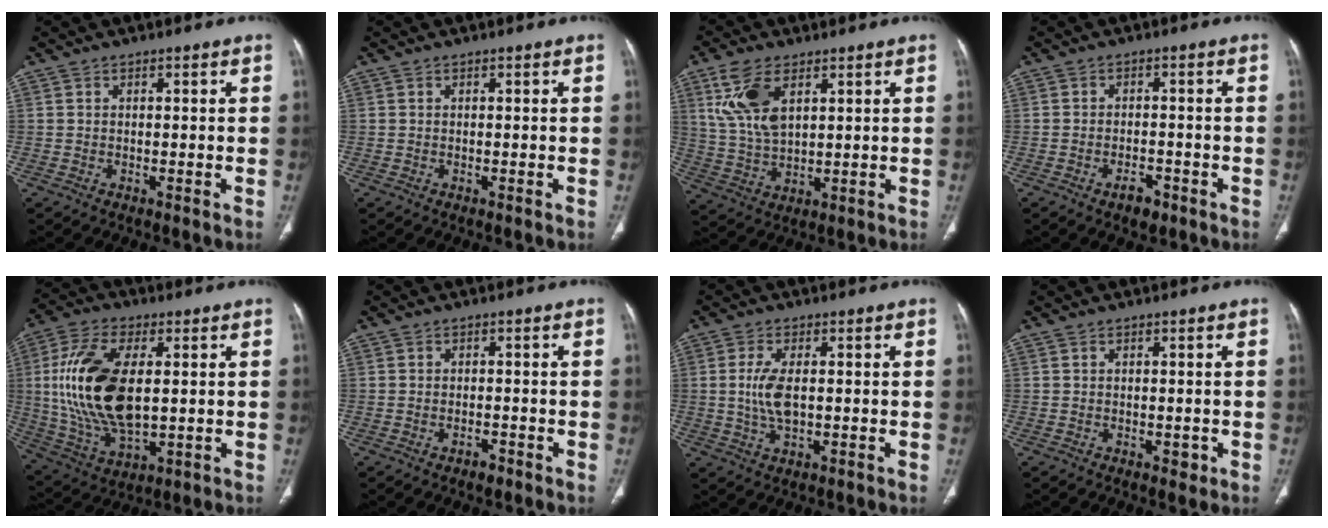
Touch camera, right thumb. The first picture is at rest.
{"total": 0.0}
{"total": 10.5, "force": [4.6, 5.3, 7.7], "torque": [-0.157, -0.012, 0.098]}
{"total": 3.4, "force": [-2.1, 1.9, 2.0], "torque": [-0.025, 0.009, -0.030]}
{"total": 19.7, "force": [2.1, 10.0, 16.9], "torque": [-0.348, -0.010, 0.044]}
{"total": 1.6, "force": [-1.1, 0.8, 0.8], "torque": [-0.013, 0.004, -0.015]}
{"total": 5.8, "force": [0.2, 2.6, 5.2], "torque": [-0.116, -0.005, 0.004]}
{"total": 1.4, "force": [-0.4, 1.0, 1.0], "torque": [-0.005, -0.001, -0.003]}